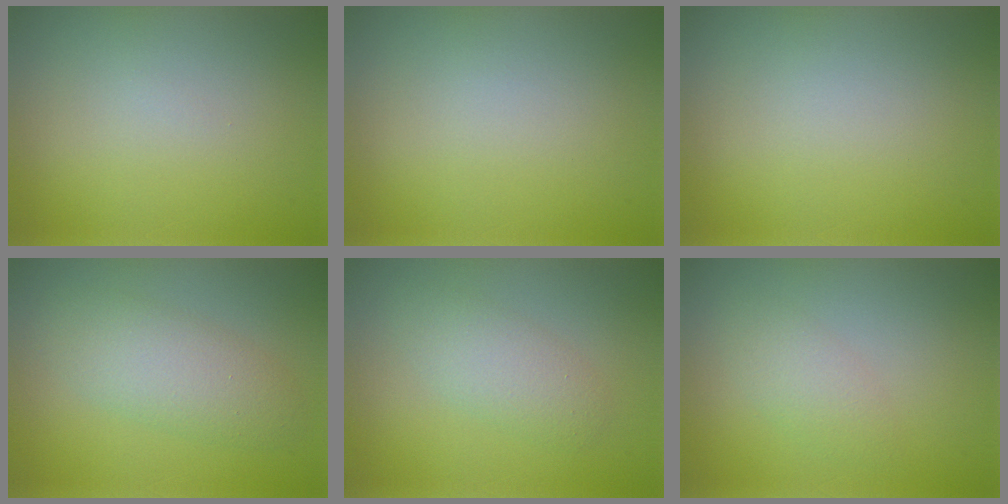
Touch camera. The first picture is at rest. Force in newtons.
{"total": 0.0}
{"total": 0.0}
{"total": 3.8, "press": 3.8, "slide": 0.1}
{"total": 2.5, "press": 2.5, "slide": 0.1}
{"total": 1.9, "press": 1.9, "slide": 0.2}